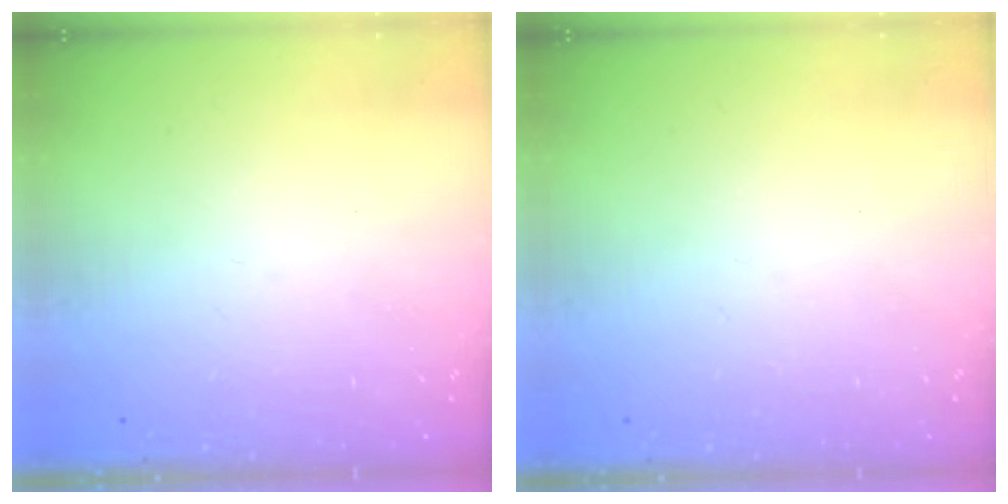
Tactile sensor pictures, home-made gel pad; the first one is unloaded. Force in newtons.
{"total": 0.0}